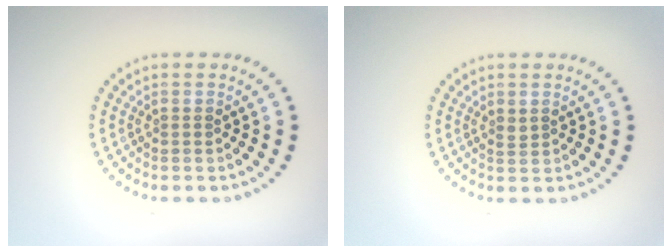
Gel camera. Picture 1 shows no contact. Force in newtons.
{"total": 0.7, "press": 0.6, "slide": 0.3}